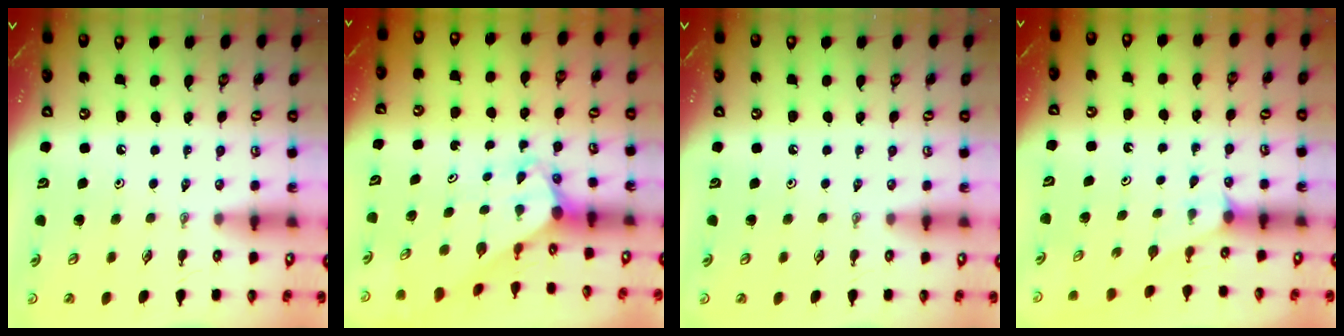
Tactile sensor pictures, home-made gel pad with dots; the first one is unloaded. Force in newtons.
{"total": 2.9, "press": 2.9, "slide": 0.2}
{"total": 0.0}
{"total": 2.0, "press": 2.0, "slide": 0.2}